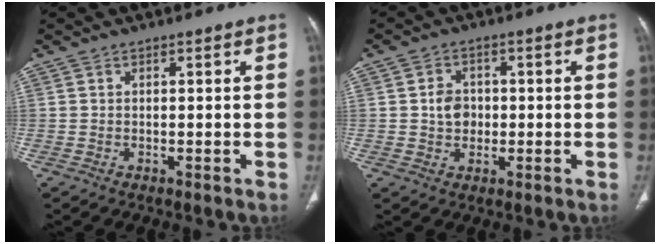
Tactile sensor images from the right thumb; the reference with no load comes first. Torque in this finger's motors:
{"motor_torque": [-0.51, 0.39, 0.47, 0.25, 0.01]}